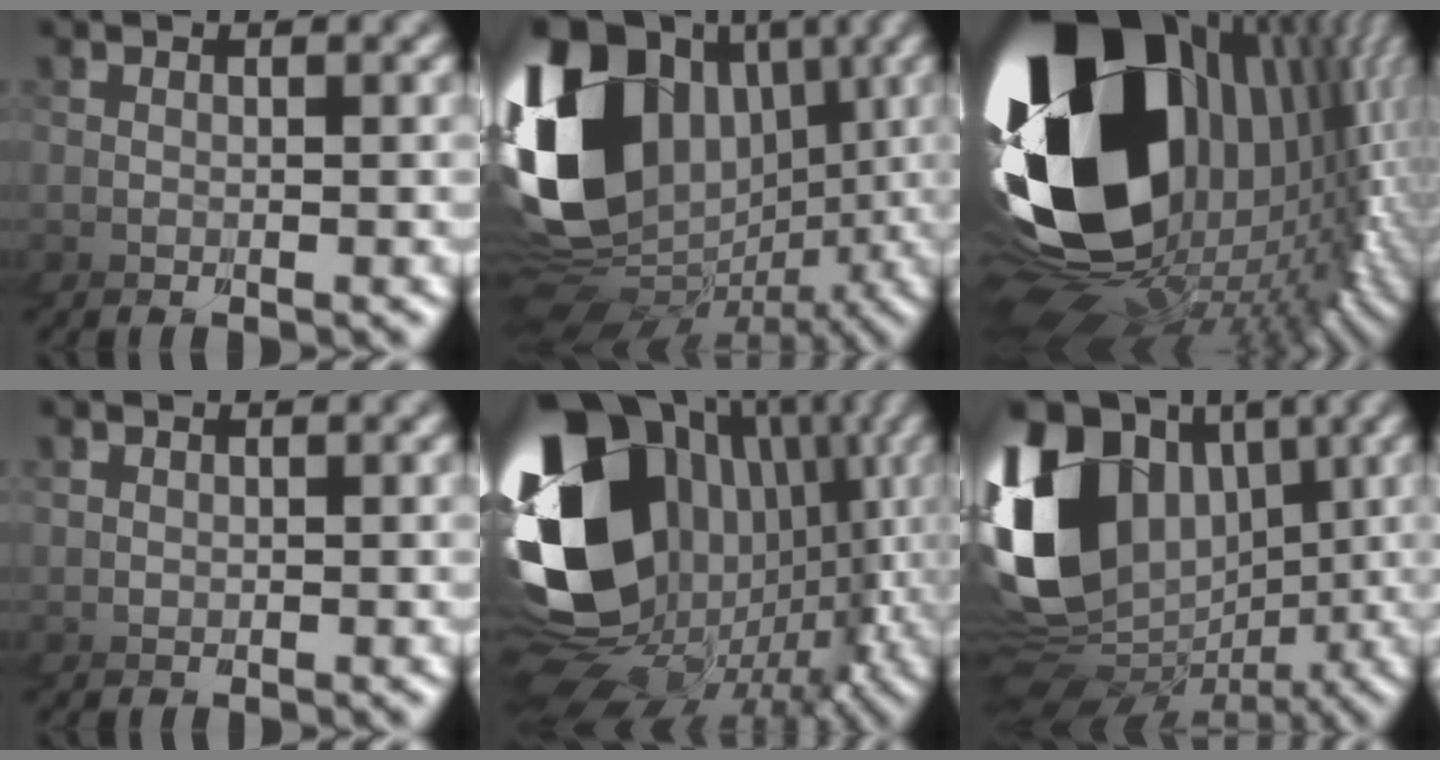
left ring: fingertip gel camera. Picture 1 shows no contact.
{"total": 16.3, "force": [0.3, 11.8, 11.3], "torque": [-0.210, 0.003, 0.000]}
{"total": 32.5, "force": [-1.0, 18.9, 26.4], "torque": [-0.386, -0.024, 0.003]}
{"total": 2.0, "force": [0.6, 1.9, -0.4], "torque": [-0.003, -0.008, 0.011]}
{"total": 23.4, "force": [-2.4, 15.3, 17.5], "torque": [-0.277, -0.031, -0.027]}
{"total": 14.0, "force": [0.5, 10.8, 9.0], "torque": [-0.179, 0.004, -0.002]}